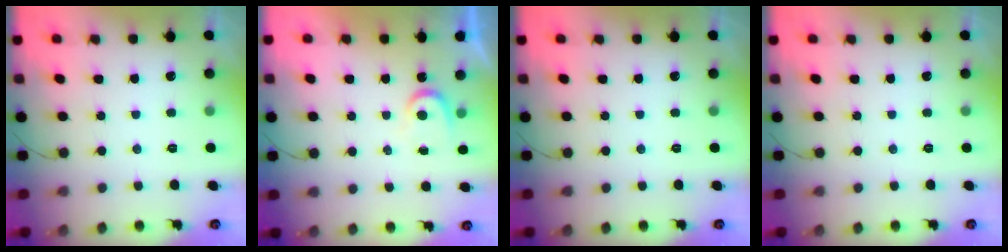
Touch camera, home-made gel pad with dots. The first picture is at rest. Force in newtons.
{"total": 4.2, "press": 4.2, "slide": 0.3}
{"total": 0.0}
{"total": 0.0}